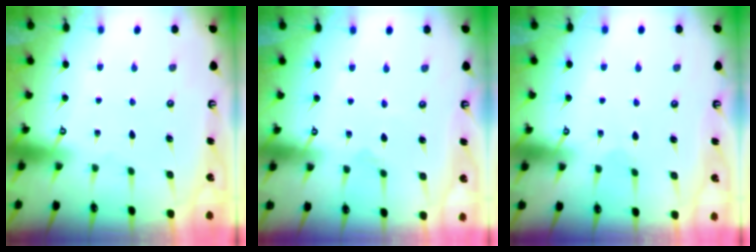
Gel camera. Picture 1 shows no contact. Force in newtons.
{"total": 1.6, "press": 1.6, "slide": 0.1}
{"total": 2.8, "press": 2.8, "slide": 0.2}